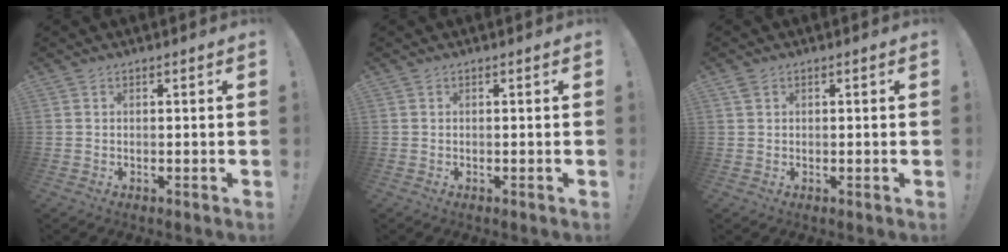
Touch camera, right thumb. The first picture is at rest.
{"total": 0.0}
{"total": 1.4, "force": [0.6, 1.1, 0.7], "torque": [-0.008, 0.001, 0.010]}